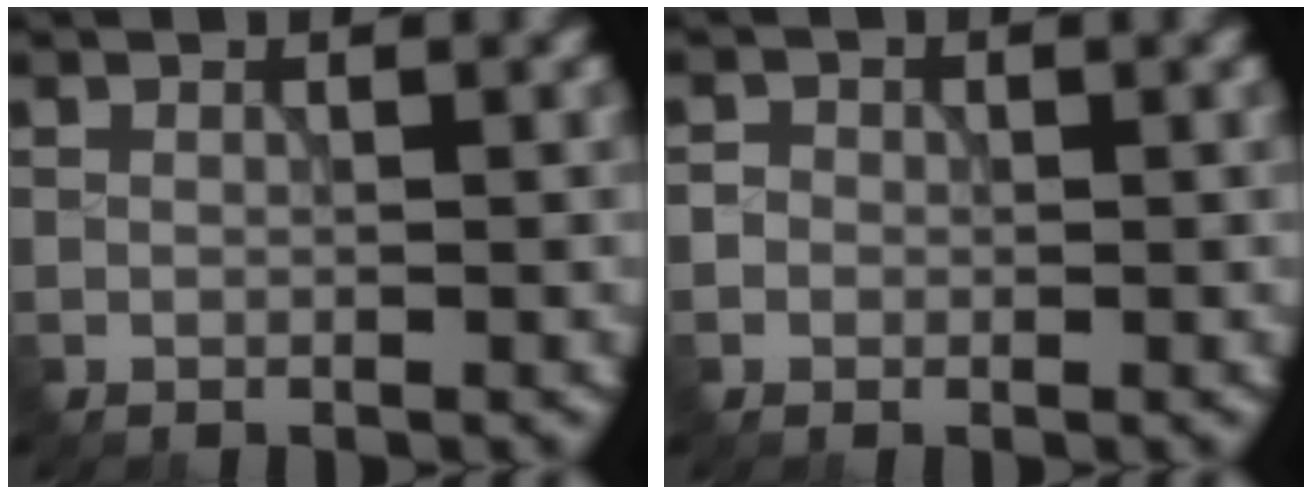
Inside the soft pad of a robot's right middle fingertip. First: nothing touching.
{"total": 1.6, "force": [0.1, 1.5, 0.4], "torque": [0.006, 0.002, -0.007]}